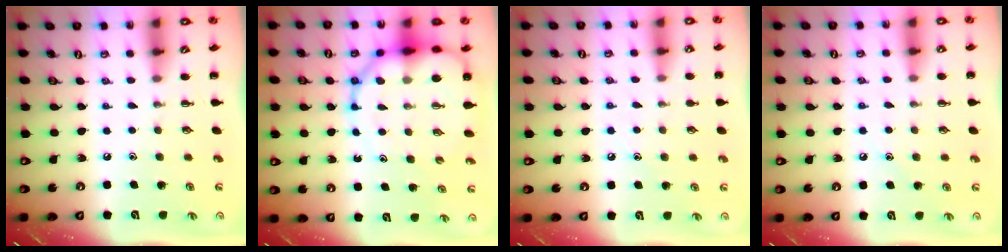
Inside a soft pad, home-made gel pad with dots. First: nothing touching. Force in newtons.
{"total": 13.3, "press": 12.8, "slide": 3.7}
{"total": 5.6, "press": 5.3, "slide": 1.6}
{"total": 7.9, "press": 7.5, "slide": 2.3}